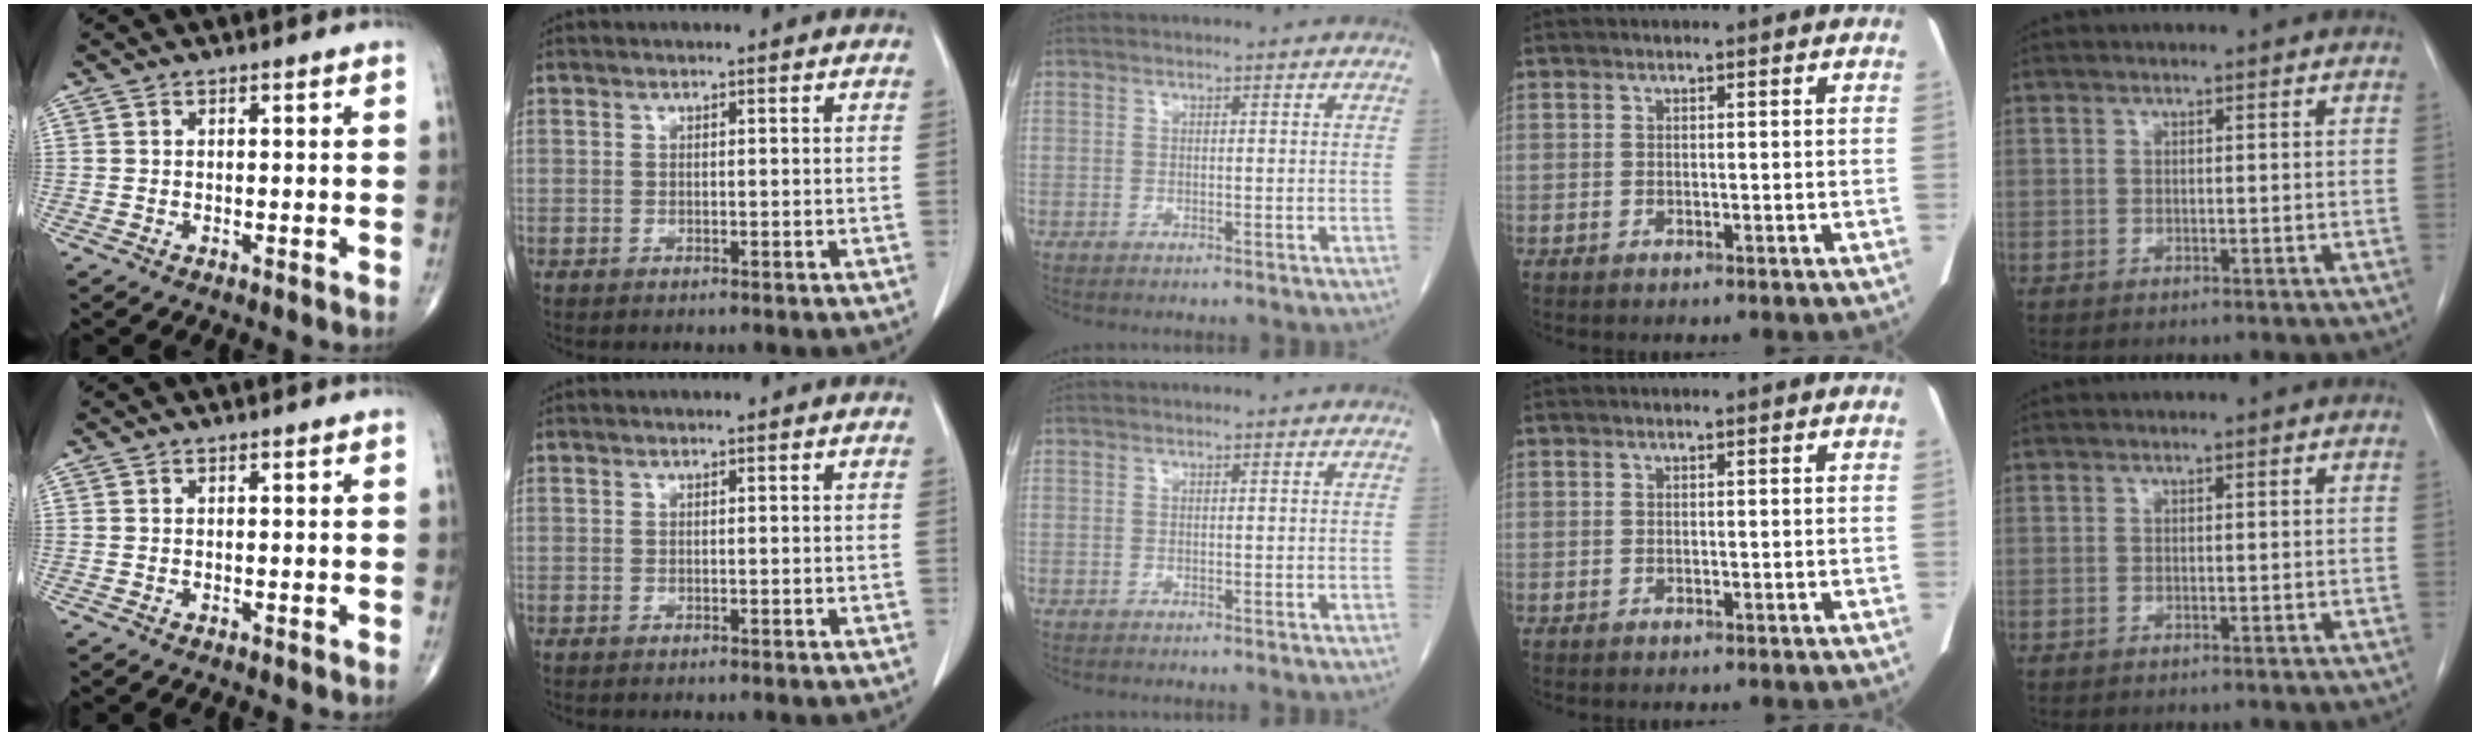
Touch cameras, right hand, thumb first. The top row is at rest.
{}